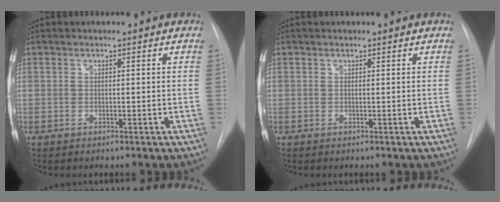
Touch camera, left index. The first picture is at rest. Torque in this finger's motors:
{"motor_torque": [0.16, 0.00, -0.08, -0.01]}